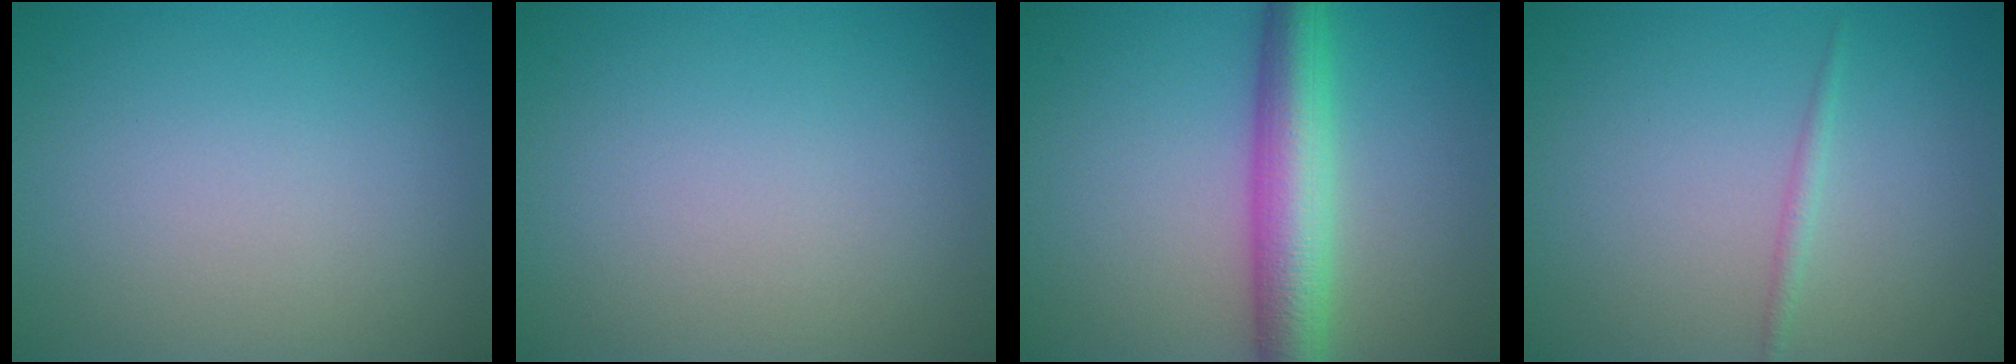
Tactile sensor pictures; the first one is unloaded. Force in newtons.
{"total": 0.0}
{"total": 6.4, "press": 6.4, "slide": 0.1}
{"total": 0.9, "press": 0.9, "slide": 0.0}